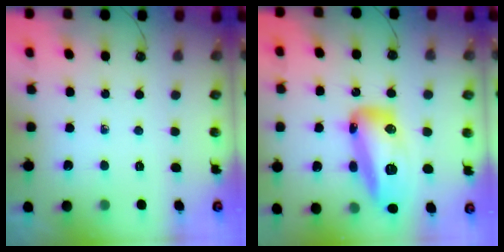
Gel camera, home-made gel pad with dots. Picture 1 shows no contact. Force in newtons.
{"total": 32.3, "press": 23.8, "slide": 21.9}